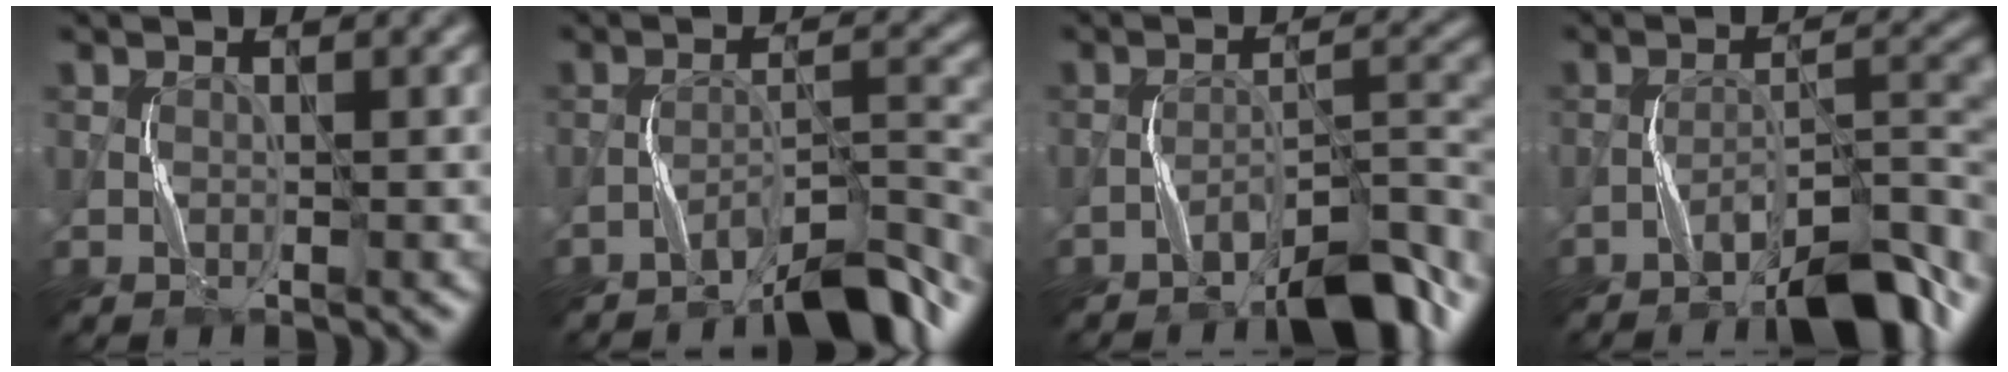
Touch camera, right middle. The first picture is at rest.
{"total": 6.0, "force": [-5.1, 0.6, 3.2], "torque": [-0.048, 0.010, -0.085]}
{"total": 8.2, "force": [-5.9, 2.0, 5.3], "torque": [-0.070, 0.018, -0.096]}
{"total": 9.2, "force": [-6.6, 2.2, 6.1], "torque": [-0.084, 0.020, -0.110]}